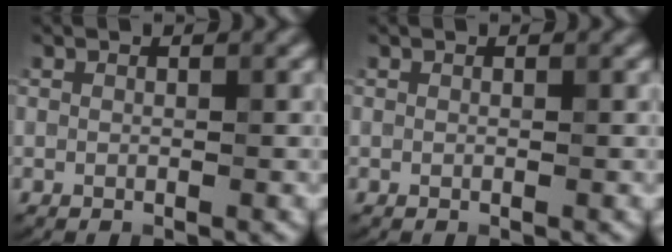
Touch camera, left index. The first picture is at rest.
{"total": 0.0}